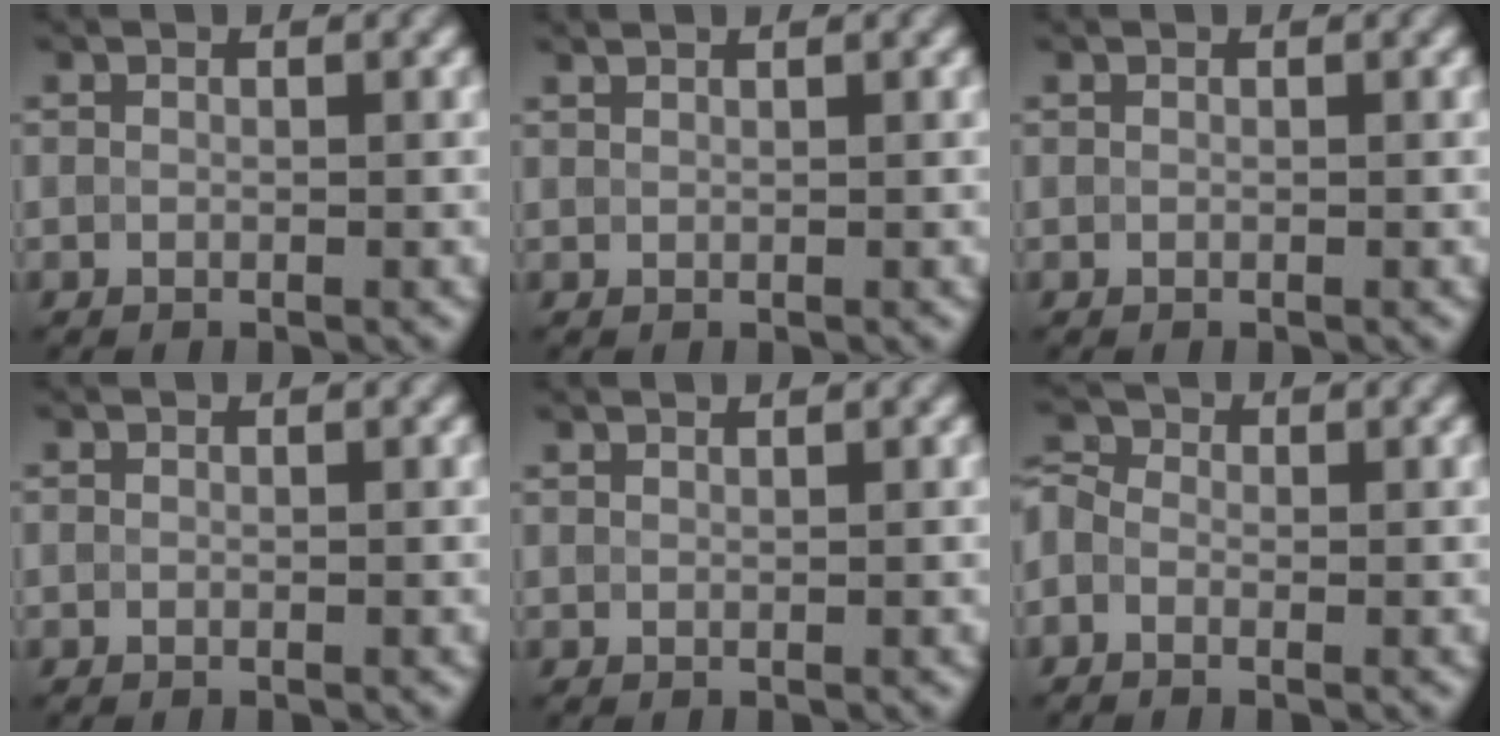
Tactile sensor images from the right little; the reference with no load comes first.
{"total": 1.1, "force": [0.9, 0.3, 0.5], "torque": [-0.004, 0.000, 0.007]}
{"total": 0.0}
{"total": 0.0}
{"total": 0.8, "force": [0.8, 0.1, 0.3], "torque": [-0.003, -0.003, 0.006]}
{"total": 2.4, "force": [-0.4, 1.9, 1.3], "torque": [-0.026, 0.008, -0.027]}